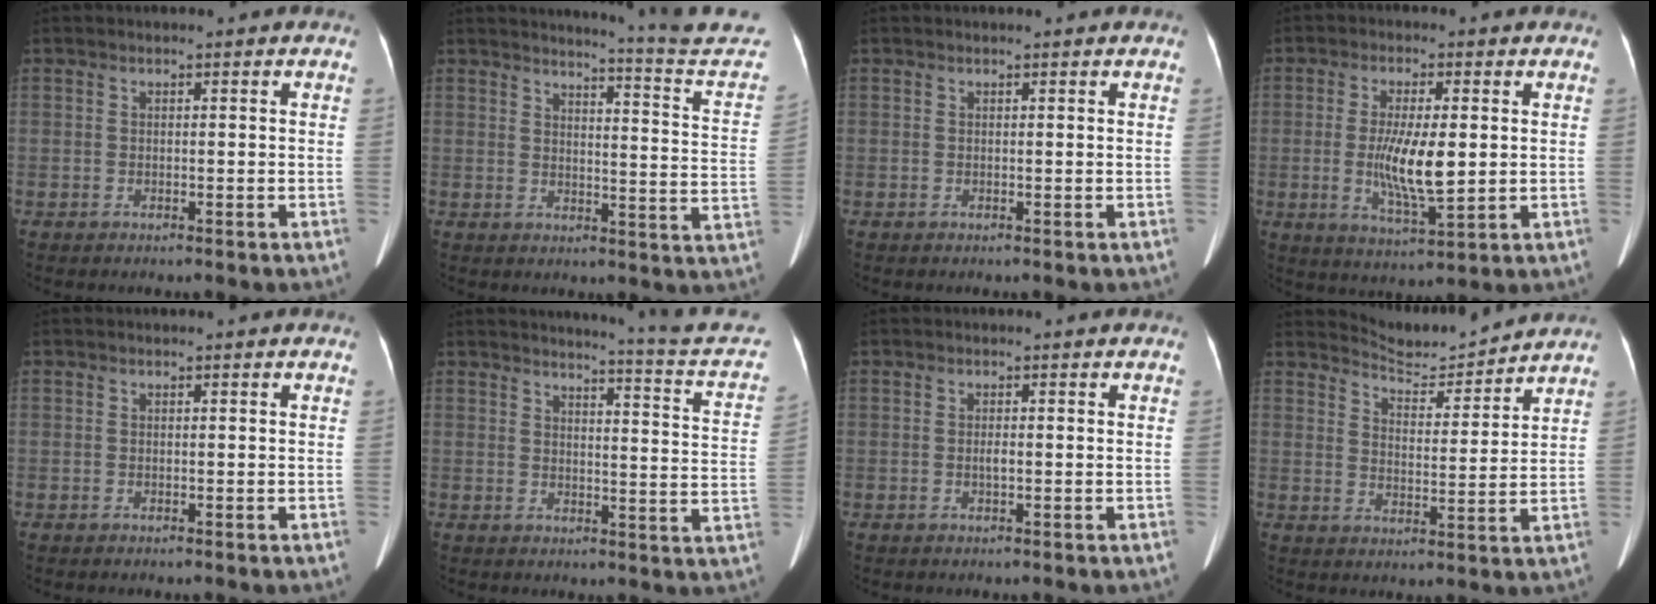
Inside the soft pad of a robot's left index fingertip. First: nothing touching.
{"total": 17.3, "force": [16.8, -2.2, 3.5], "torque": [-0.054, -0.134, 0.180]}
{"total": 0.6, "force": [0.6, 0.0, 0.2], "torque": [-0.005, 0.002, 0.009]}
{"total": 8.5, "force": [0.0, 1.7, 8.3], "torque": [-0.159, -0.016, 0.003]}
{"total": 0.0}
{"total": 13.4, "force": [12.5, -0.9, 4.8], "torque": [-0.061, -0.070, 0.123]}
{"total": 0.8, "force": [-0.1, 0.1, 0.8], "torque": [-0.015, 0.000, -0.001]}
{"total": 8.0, "force": [8.0, 0.0, -0.2], "torque": [-0.010, -0.004, 0.127]}